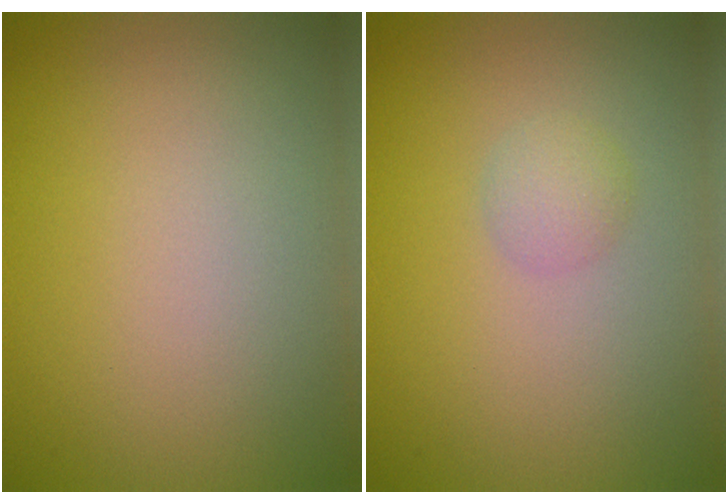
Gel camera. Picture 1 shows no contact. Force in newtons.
{"total": 1.4, "press": 1.4, "slide": 0.1}